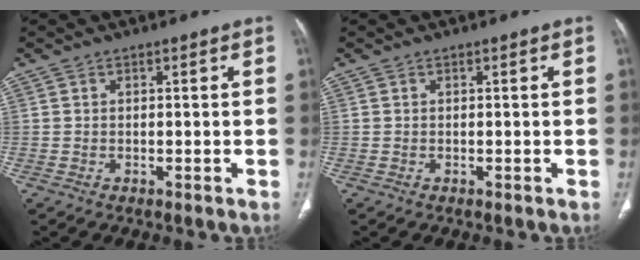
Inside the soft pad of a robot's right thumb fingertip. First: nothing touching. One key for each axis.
{"total": 0.0}